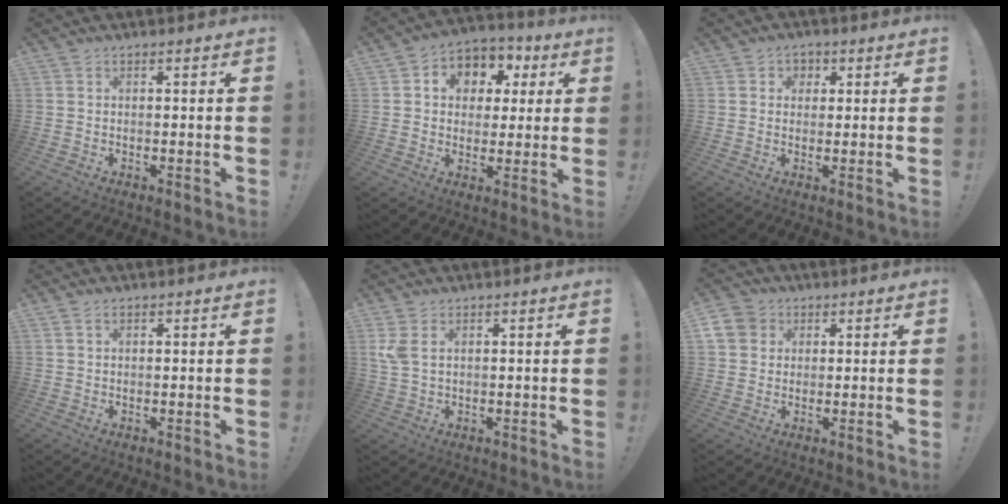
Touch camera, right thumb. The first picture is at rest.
{"total": 8.7, "force": [1.5, 7.8, 3.4], "torque": [-0.049, -0.006, 0.033]}
{"total": 2.9, "force": [0.4, 2.7, 0.9], "torque": [-0.008, 0.000, 0.005]}
{"total": 1.1, "force": [0.5, 0.6, 0.8], "torque": [-0.015, 0.002, 0.009]}
{"total": 4.3, "force": [1.8, 2.2, 3.3], "torque": [-0.071, -0.003, 0.033]}
{"total": 6.7, "force": [2.5, 5.8, 2.3], "torque": [-0.047, -0.006, 0.052]}